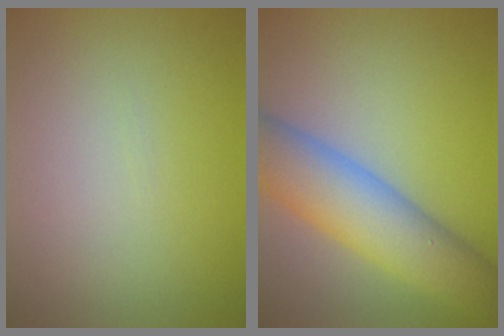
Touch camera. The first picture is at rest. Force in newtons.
{"total": 8.2, "press": 8.2, "slide": 0.3}